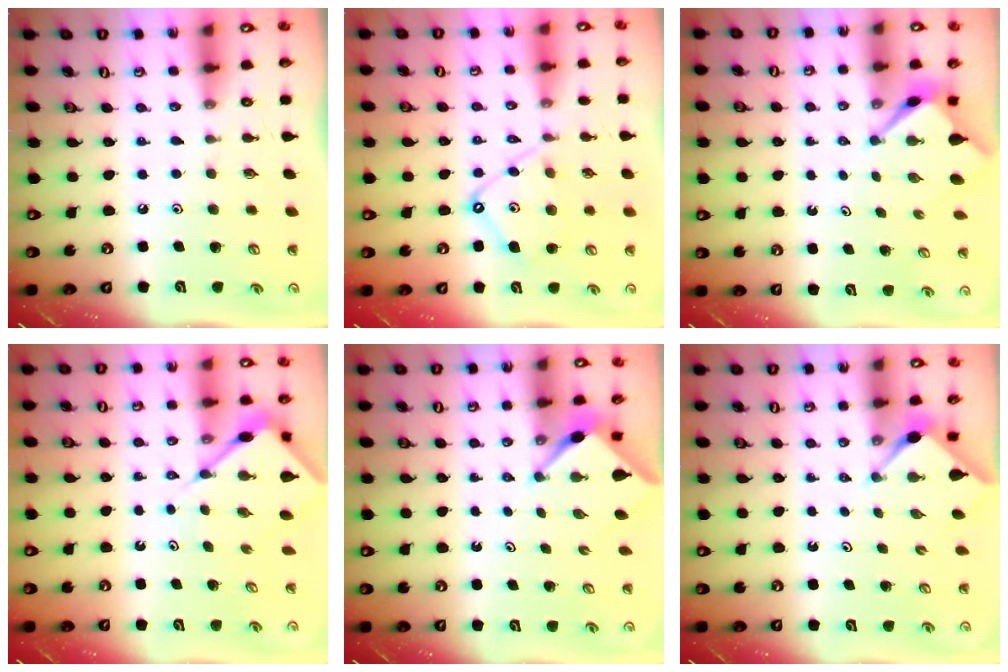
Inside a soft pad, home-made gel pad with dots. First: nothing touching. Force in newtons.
{"total": 11.4, "press": 11.4, "slide": 1.0}
{"total": 3.1, "press": 3.1, "slide": 0.2}
{"total": 6.7, "press": 6.6, "slide": 0.8}
{"total": 3.8, "press": 3.8, "slide": 0.3}
{"total": 3.0, "press": 3.0, "slide": 0.3}